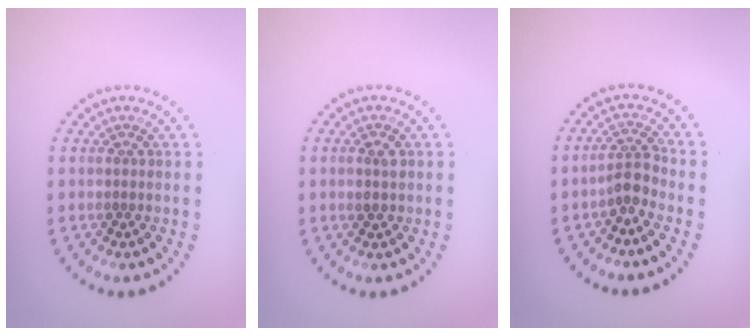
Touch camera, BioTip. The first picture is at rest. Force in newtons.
{"total": 1.3, "press": 1.3, "slide": 0.2}
{"total": 2.3, "press": 1.8, "slide": 1.3}